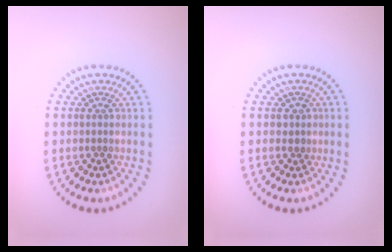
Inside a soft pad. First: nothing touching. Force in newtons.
{"total": 0.9, "press": 0.8, "slide": 0.4}